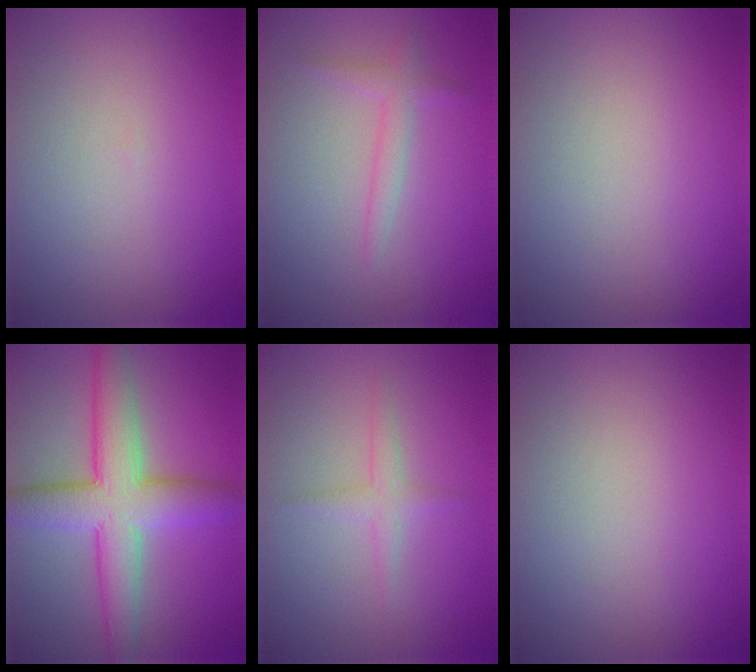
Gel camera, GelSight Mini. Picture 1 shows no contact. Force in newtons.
{"total": 1.8, "press": 1.7, "slide": 0.1}
{"total": 0.0}
{"total": 7.5, "press": 7.4, "slide": 0.3}
{"total": 1.5, "press": 1.5, "slide": 0.0}
{"total": 0.0}